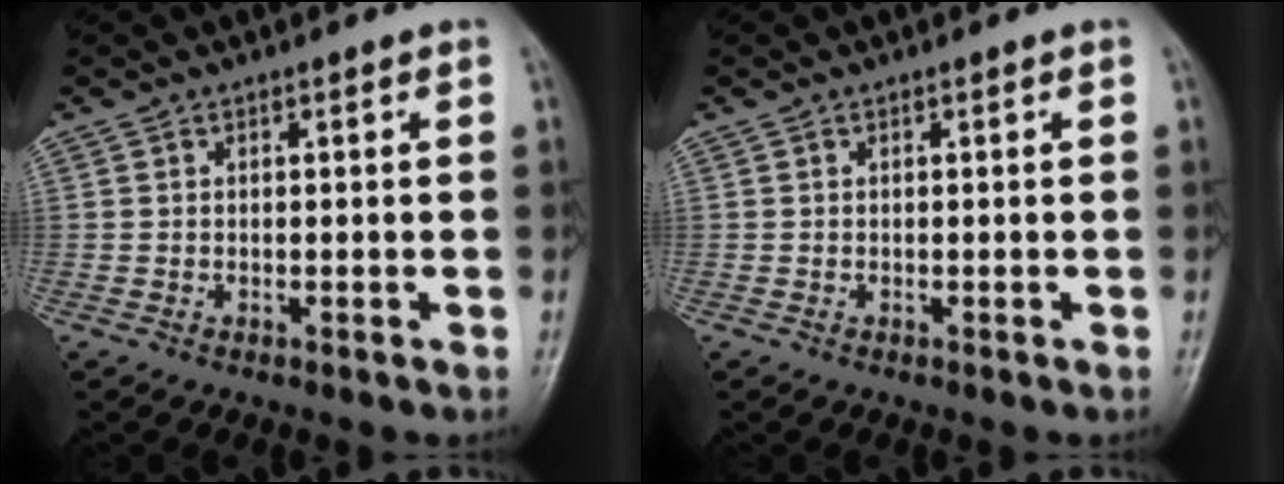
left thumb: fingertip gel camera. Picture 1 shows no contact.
{"total": 0.0}